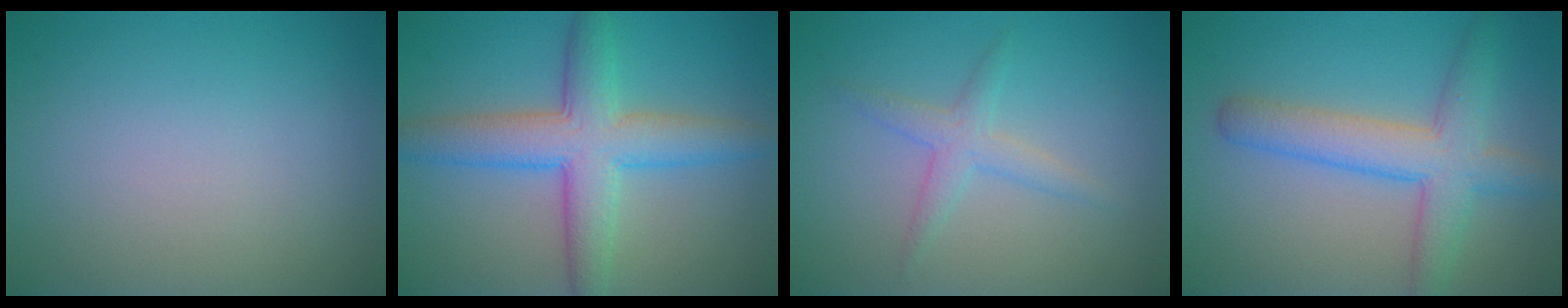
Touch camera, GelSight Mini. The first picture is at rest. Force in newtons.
{"total": 6.6, "press": 6.6, "slide": 0.1}
{"total": 2.1, "press": 2.1, "slide": 0.1}
{"total": 5.4, "press": 5.4, "slide": 0.1}